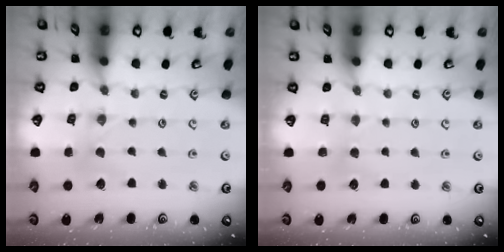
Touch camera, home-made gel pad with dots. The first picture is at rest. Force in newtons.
{"total": 3.1, "press": 3.0, "slide": 0.6}